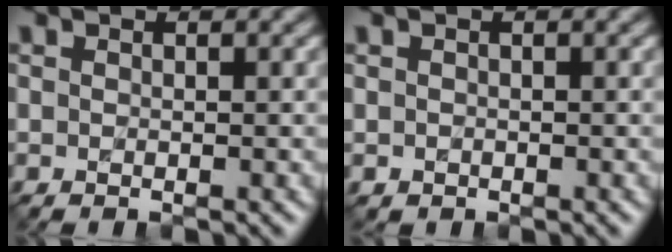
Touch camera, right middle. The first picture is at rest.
{"total": 0.7, "force": [0.1, -0.1, -0.6], "torque": [0.008, 0.006, 0.002]}